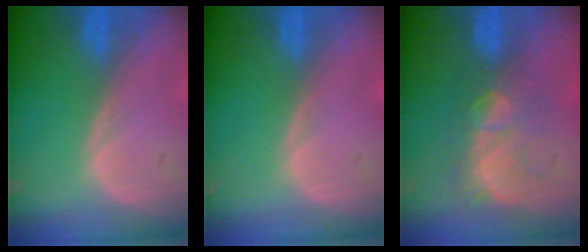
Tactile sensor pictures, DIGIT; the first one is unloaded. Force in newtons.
{"total": 0.0}
{"total": 8.9, "press": 7.7, "slide": 4.6}